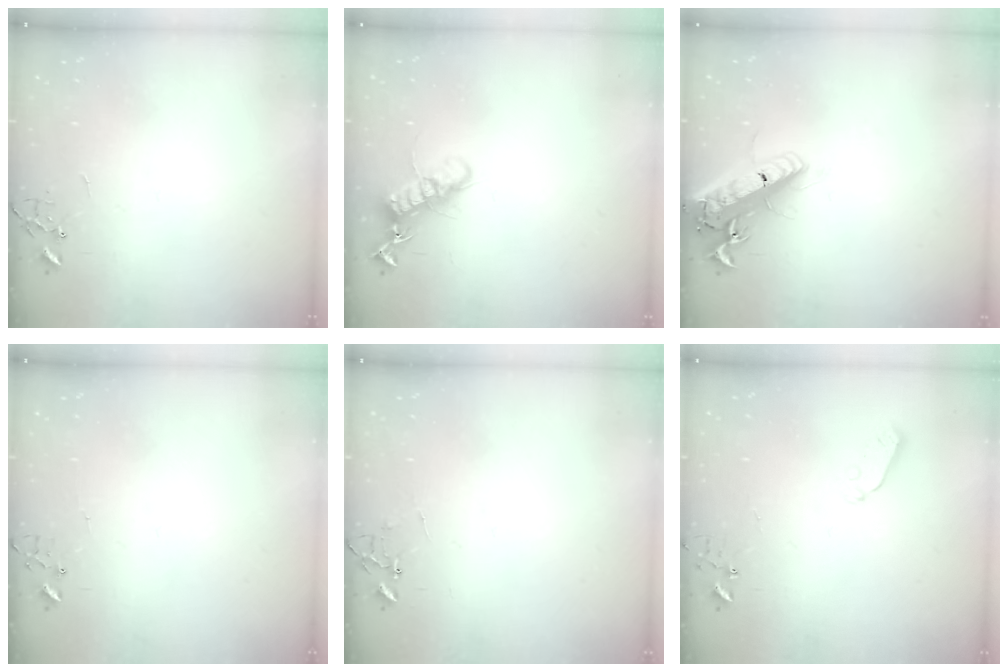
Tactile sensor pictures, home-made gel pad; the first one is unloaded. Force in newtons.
{"total": 13.3, "press": 13.3, "slide": 0.9}
{"total": 19.5, "press": 19.2, "slide": 3.6}
{"total": 3.6, "press": 3.6, "slide": 0.4}
{"total": 5.5, "press": 5.4, "slide": 0.4}
{"total": 5.0, "press": 5.0, "slide": 0.4}